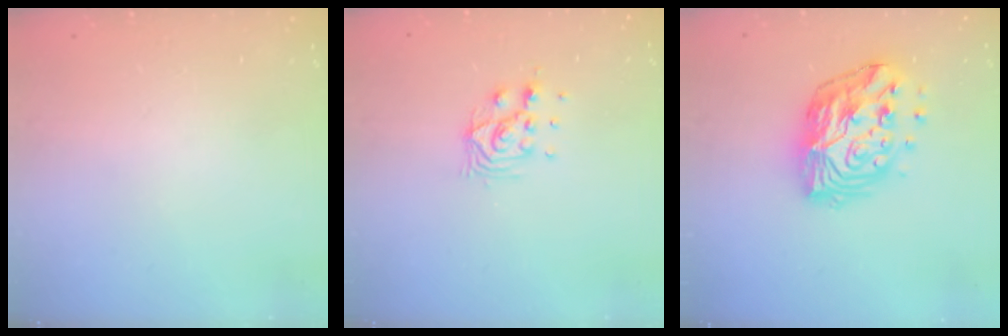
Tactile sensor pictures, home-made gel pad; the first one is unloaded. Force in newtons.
{"total": 8.4, "press": 8.4, "slide": 0.6}
{"total": 15.0, "press": 15.0, "slide": 1.5}